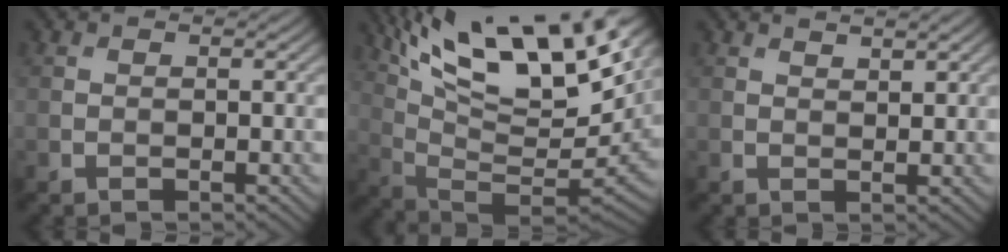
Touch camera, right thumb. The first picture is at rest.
{"total": 19.2, "force": [10.8, 5.2, 15.0], "torque": [-0.265, 0.011, 0.187]}
{"total": 1.9, "force": [1.5, 0.3, 1.1], "torque": [-0.022, -0.001, 0.027]}